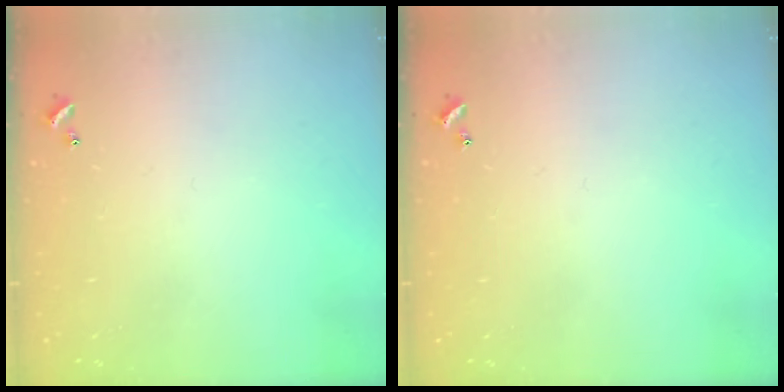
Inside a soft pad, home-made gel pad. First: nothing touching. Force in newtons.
{"total": 0.0}